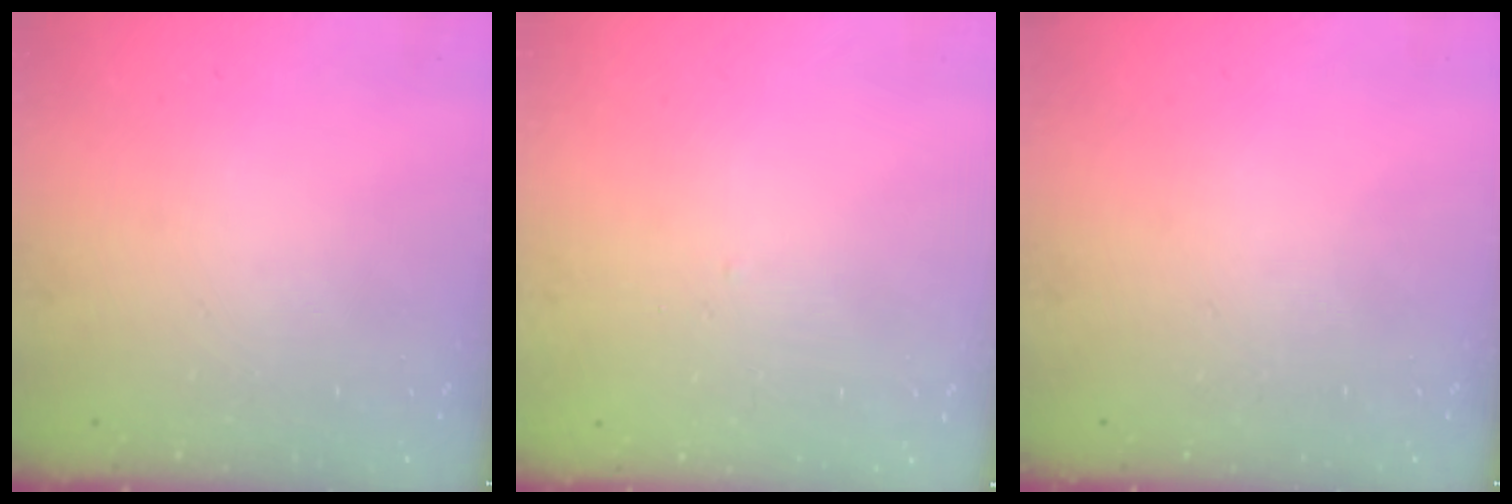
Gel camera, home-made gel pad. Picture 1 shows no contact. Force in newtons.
{"total": 1.4, "press": 1.4, "slide": 0.3}
{"total": 0.0}